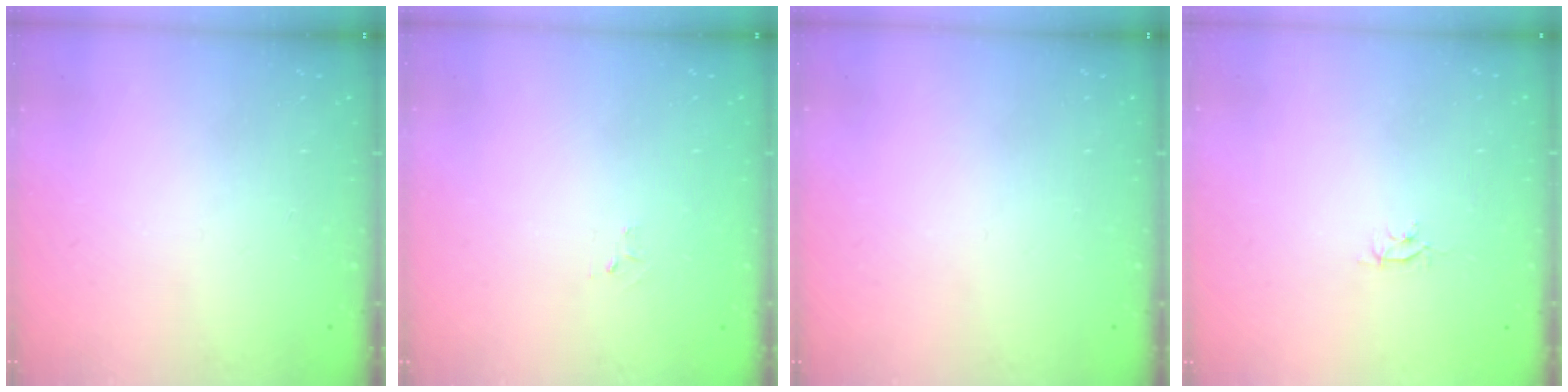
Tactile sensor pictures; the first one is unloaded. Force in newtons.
{"total": 2.6, "press": 2.6, "slide": 0.4}
{"total": 0.0}
{"total": 2.6, "press": 2.6, "slide": 0.3}